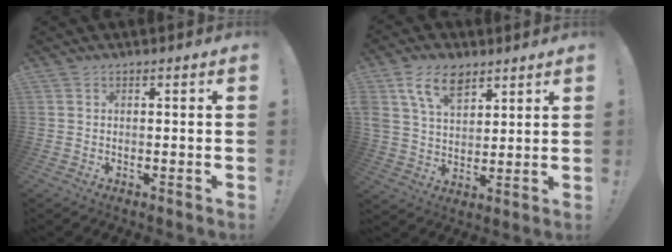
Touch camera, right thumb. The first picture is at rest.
{"total": 11.8, "force": [7.1, 6.9, 6.3], "torque": [-0.118, -0.023, 0.138]}